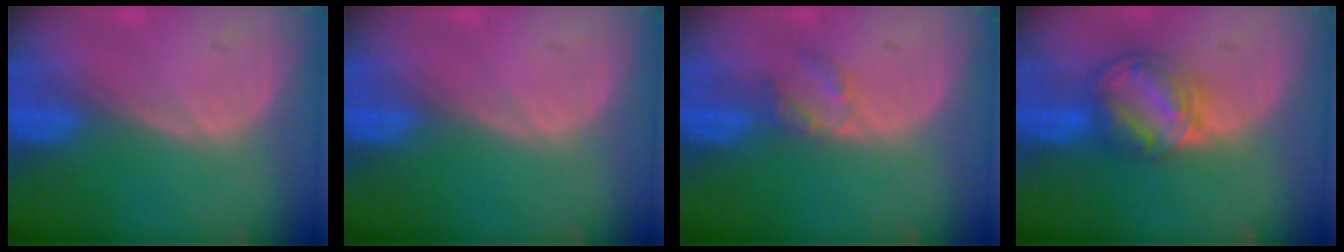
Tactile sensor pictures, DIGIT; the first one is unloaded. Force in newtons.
{"total": 0.0}
{"total": 2.5, "press": 2.5, "slide": 0.3}
{"total": 7.8, "press": 6.7, "slide": 3.8}